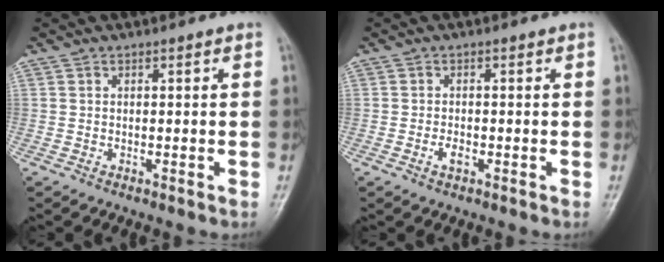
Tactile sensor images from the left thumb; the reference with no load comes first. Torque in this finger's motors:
{"motor_torque": [-0.24, 0.34, 0.25, 0.36, 0.04]}